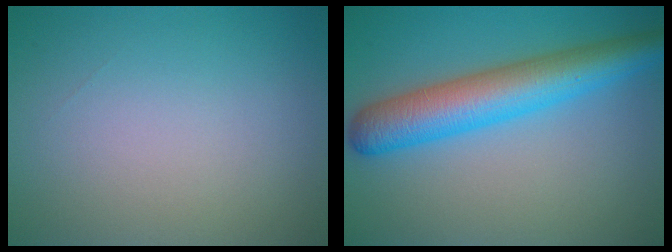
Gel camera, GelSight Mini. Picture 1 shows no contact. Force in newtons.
{"total": 7.2, "press": 7.2, "slide": 0.2}